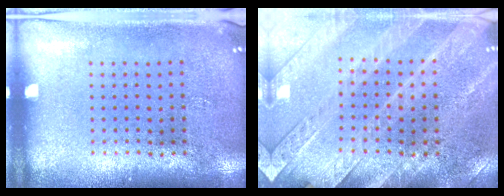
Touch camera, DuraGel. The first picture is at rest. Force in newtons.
{"total": 2.8, "press": 2.6, "slide": 0.9}